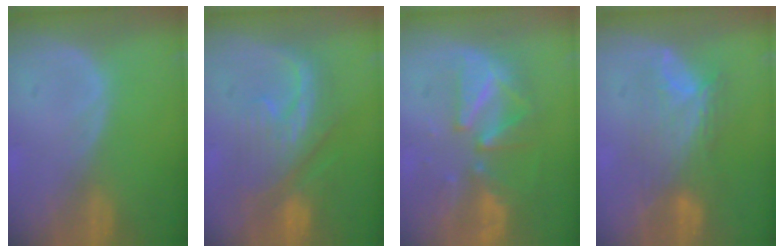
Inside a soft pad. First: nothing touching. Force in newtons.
{"total": 8.5, "press": 8.3, "slide": 1.5}
{"total": 9.5, "press": 8.6, "slide": 4.0}
{"total": 7.4, "press": 7.1, "slide": 2.1}